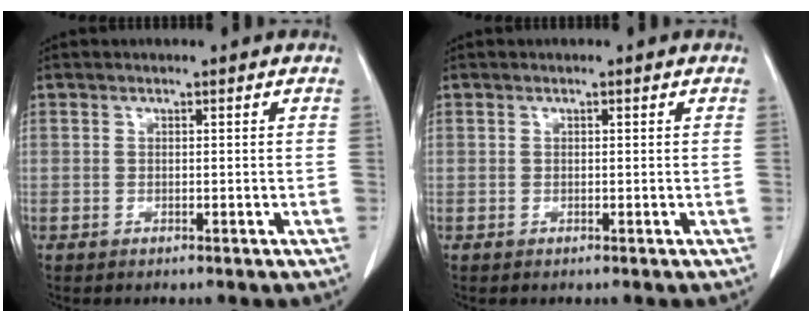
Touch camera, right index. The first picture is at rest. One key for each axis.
{"total": 0.0}